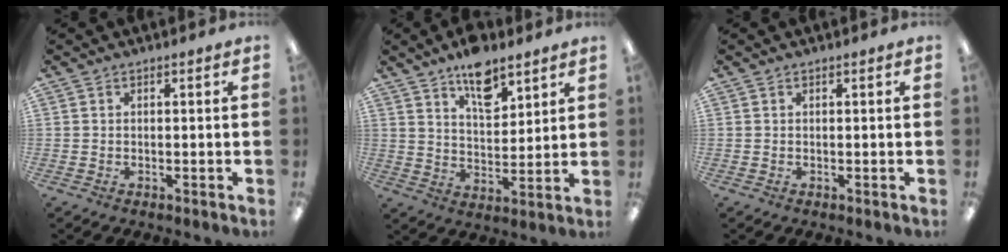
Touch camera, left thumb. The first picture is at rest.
{"total": 10.7, "force": [7.6, 4.9, 5.7], "torque": [-0.085, -0.039, 0.132]}
{"total": 0.0}